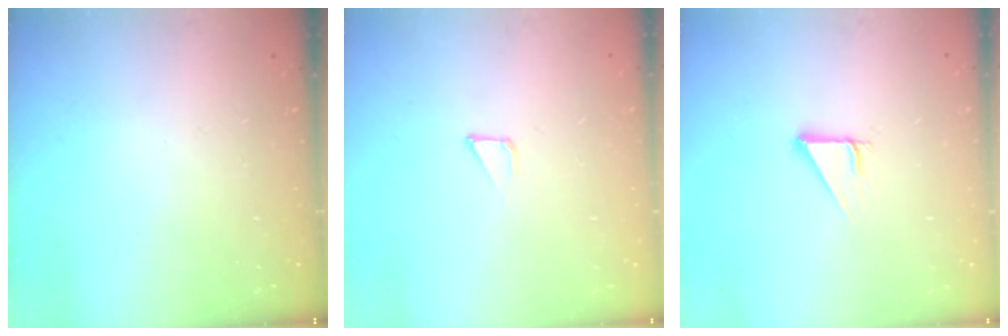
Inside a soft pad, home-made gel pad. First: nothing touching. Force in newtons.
{"total": 1.7, "press": 1.7, "slide": 0.0}
{"total": 2.7, "press": 2.7, "slide": 0.3}